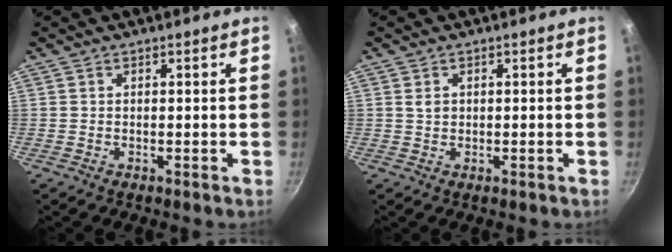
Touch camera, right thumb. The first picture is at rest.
{"total": 1.2, "force": [0.3, 0.8, 0.8], "torque": [-0.016, 0.004, 0.006]}